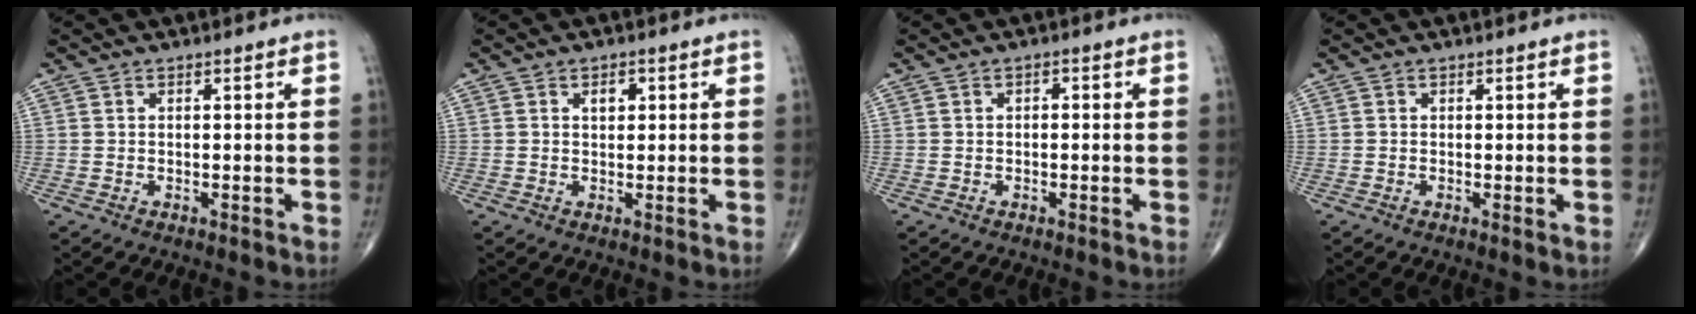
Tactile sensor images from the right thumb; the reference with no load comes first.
{"total": 2.2, "force": [0.7, 1.4, 1.5], "torque": [-0.016, 0.000, 0.009]}
{"total": 0.9, "force": [0.1, 0.6, 0.7], "torque": [-0.007, 0.002, -0.002]}
{"total": 0.5, "force": [0.1, 0.1, 0.5], "torque": [-0.010, -0.002, -0.001]}